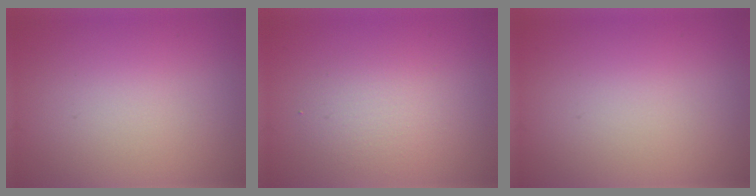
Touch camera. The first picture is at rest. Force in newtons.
{"total": 2.3, "press": 2.3, "slide": 0.2}
{"total": 0.0}